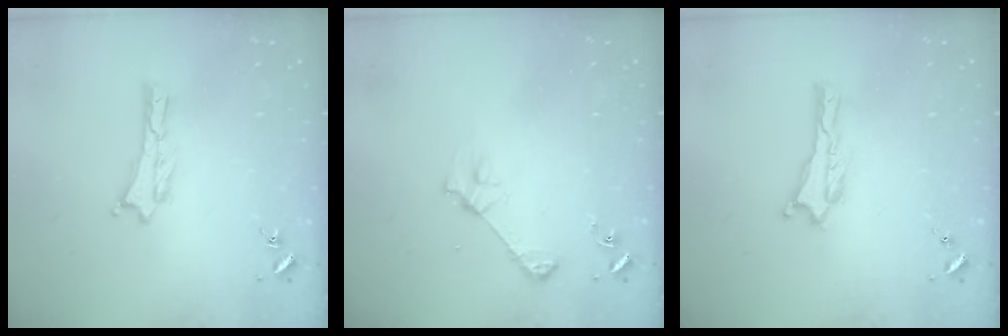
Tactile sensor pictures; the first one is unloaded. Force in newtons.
{"total": 3.8, "press": 3.8, "slide": 0.3}
{"total": 0.0}